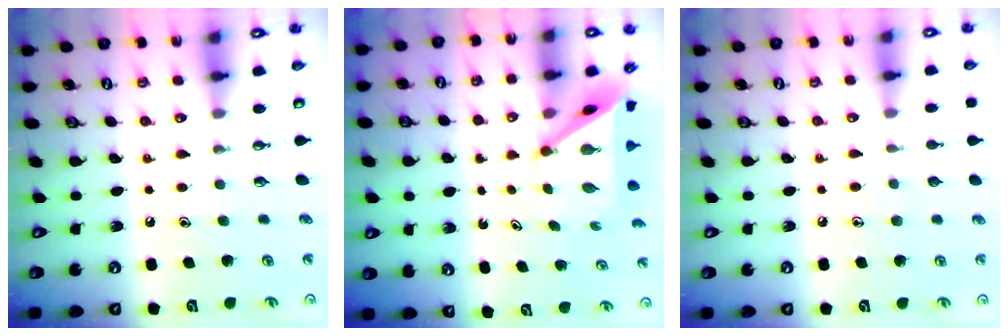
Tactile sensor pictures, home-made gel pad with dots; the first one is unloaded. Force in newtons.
{"total": 5.5, "press": 5.5, "slide": 0.5}
{"total": 4.9, "press": 4.8, "slide": 0.7}